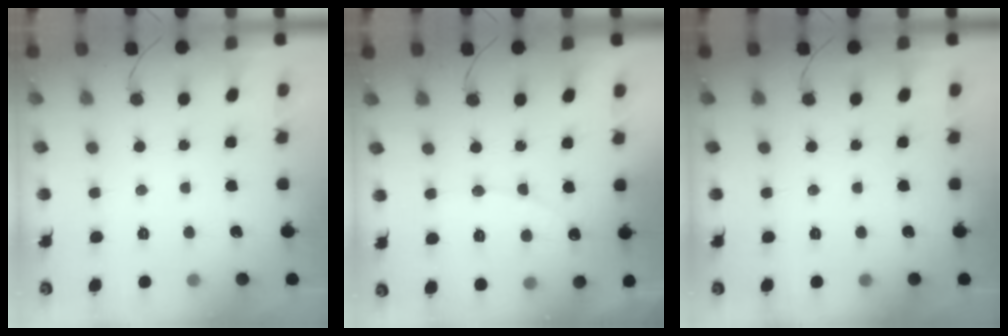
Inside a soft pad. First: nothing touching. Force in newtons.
{"total": 7.3, "press": 7.3, "slide": 0.5}
{"total": 0.0}